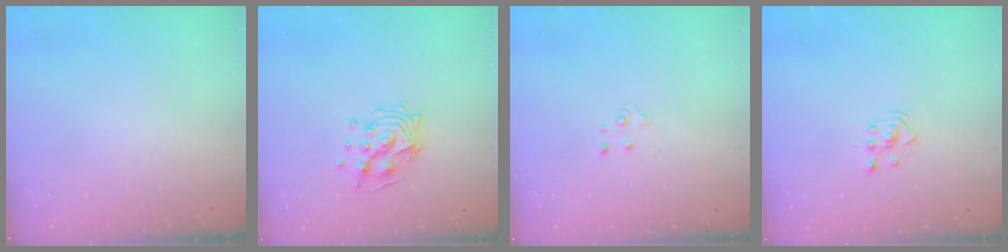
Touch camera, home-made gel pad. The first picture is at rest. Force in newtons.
{"total": 12.0, "press": 11.9, "slide": 1.2}
{"total": 4.3, "press": 4.3, "slide": 0.4}
{"total": 2.5, "press": 2.5, "slide": 0.3}